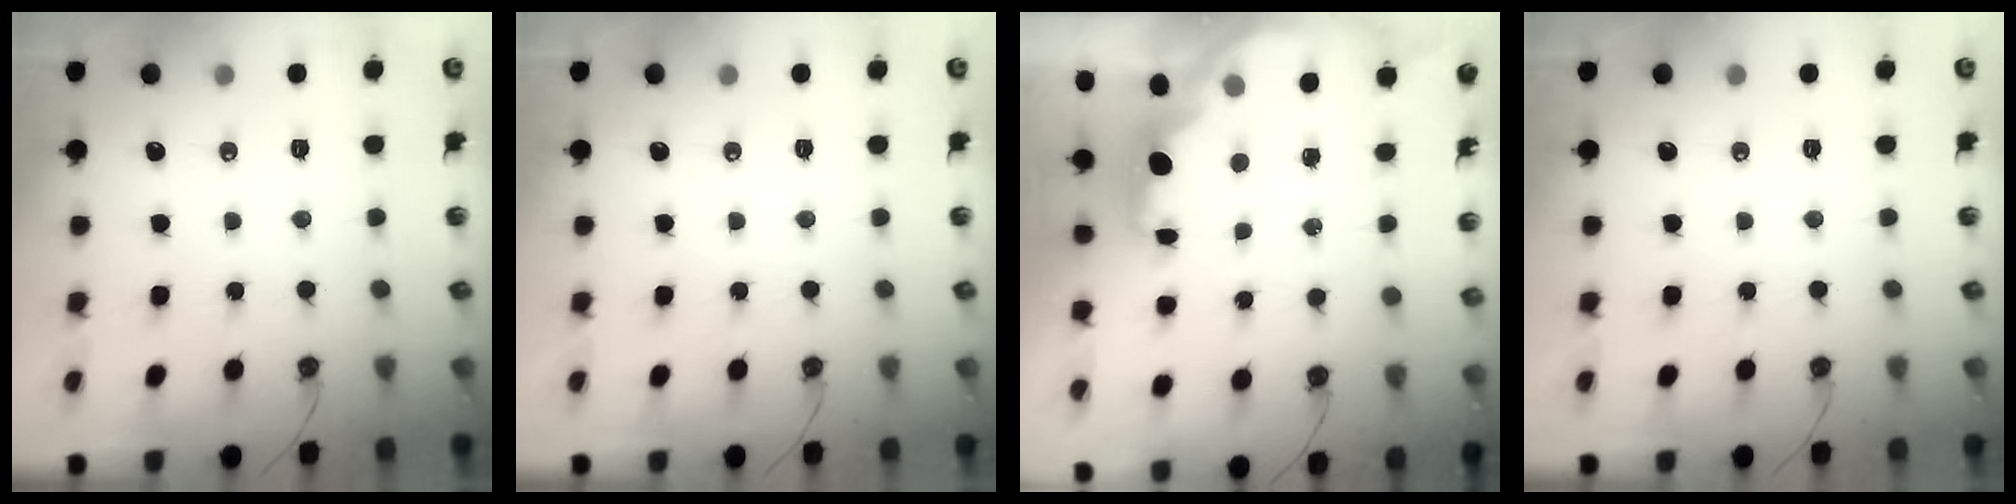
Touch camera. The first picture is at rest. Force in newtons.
{"total": 0.0}
{"total": 2.1, "press": 2.0, "slide": 0.6}
{"total": 0.0}